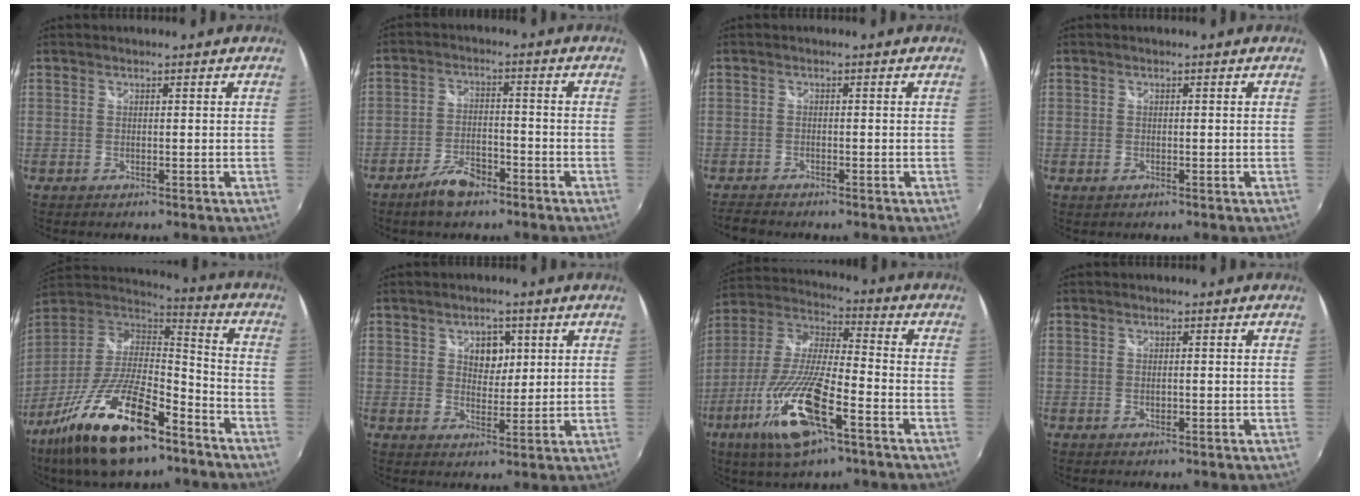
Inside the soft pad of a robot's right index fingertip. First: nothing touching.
{"total": 7.0, "force": [-5.0, 2.9, 3.9], "torque": [-0.093, -0.001, -0.088]}
{"total": 3.0, "force": [-2.7, 0.7, 1.2], "torque": [-0.032, -0.013, -0.052]}
{"total": 0.9, "force": [-0.4, 0.7, 0.4], "torque": [-0.008, -0.004, -0.009]}
{"total": 24.0, "force": [-14.4, 8.4, 17.2], "torque": [-0.336, -0.029, -0.254]}
{"total": 4.9, "force": [1.8, 3.5, 3.0], "torque": [-0.040, 0.005, 0.029]}
{"total": 19.3, "force": [-9.2, 4.8, 16.3], "torque": [-0.337, -0.038, -0.178]}
{"total": 1.1, "force": [-0.2, 0.6, 0.8], "torque": [-0.016, -0.001, -0.003]}